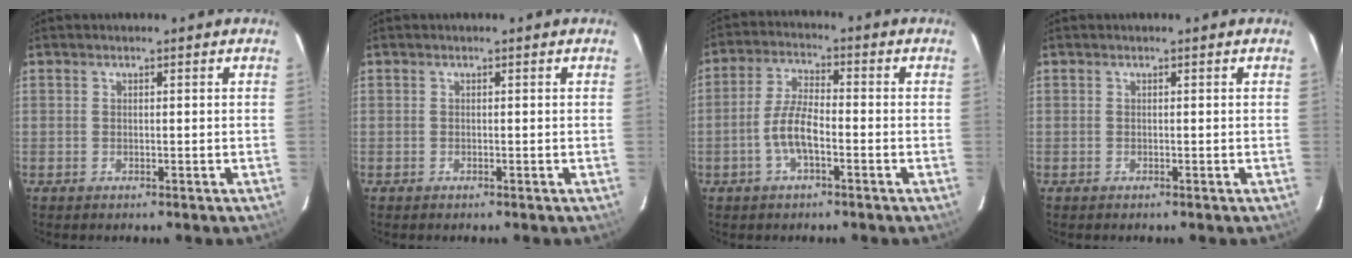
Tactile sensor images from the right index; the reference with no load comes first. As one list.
[{"total": 0.0}, {"total": 6.5, "force": [-2.4, 2.1, 5.7], "torque": [-0.120, 0.009, -0.047]}, {"total": 0.0}]